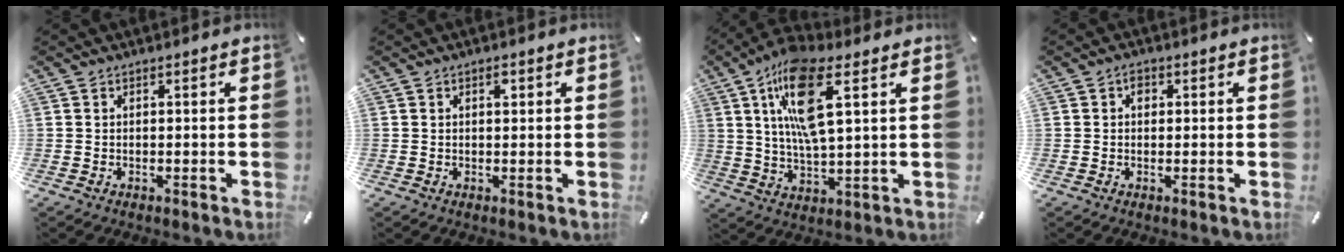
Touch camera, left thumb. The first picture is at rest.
{"total": 1.3, "force": [0.5, 0.7, 1.0], "torque": [-0.013, 0.001, 0.007]}
{"total": 14.9, "force": [6.2, 4.9, 12.5], "torque": [-0.251, -0.011, 0.104]}
{"total": 1.7, "force": [0.3, 1.4, 0.9], "torque": [-0.012, 0.004, 0.002]}